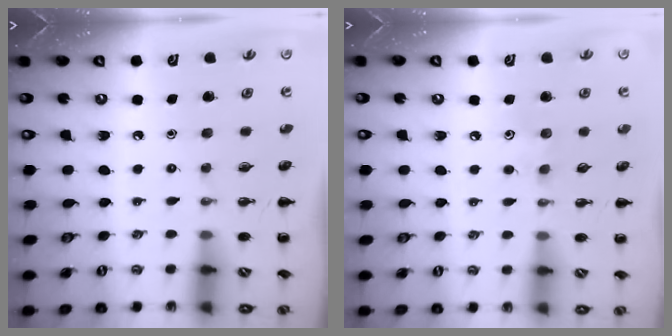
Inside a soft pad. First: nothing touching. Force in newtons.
{"total": 5.2, "press": 5.0, "slide": 1.3}